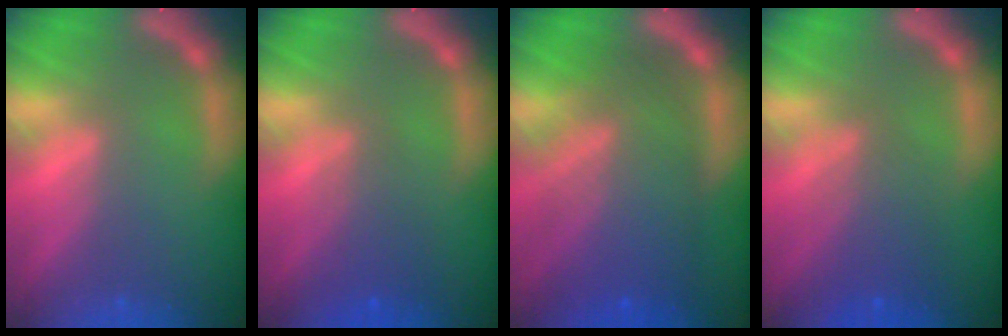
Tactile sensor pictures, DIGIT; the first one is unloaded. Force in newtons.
{"total": 3.0}
{"total": 9.5}
{"total": 4.1}